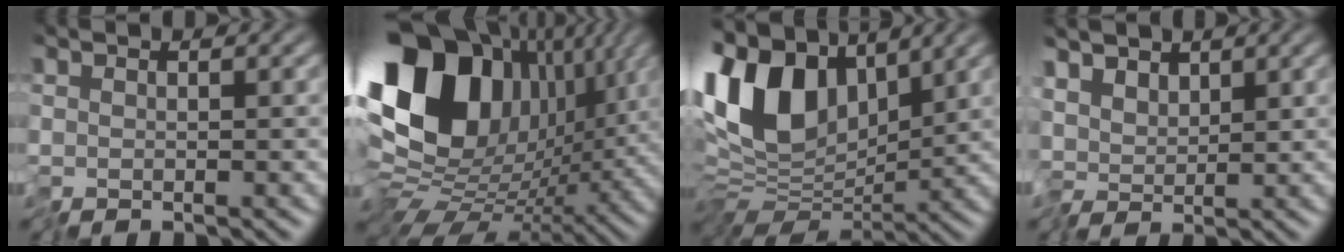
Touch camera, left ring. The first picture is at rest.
{"total": 17.8, "force": [4.6, 12.4, 11.9], "torque": [-0.241, 0.019, 0.072]}
{"total": 11.9, "force": [3.8, 7.4, 8.4], "torque": [-0.187, 0.017, 0.060]}
{"total": 2.5, "force": [0.6, 1.9, 1.4], "torque": [-0.031, 0.000, -0.001]}